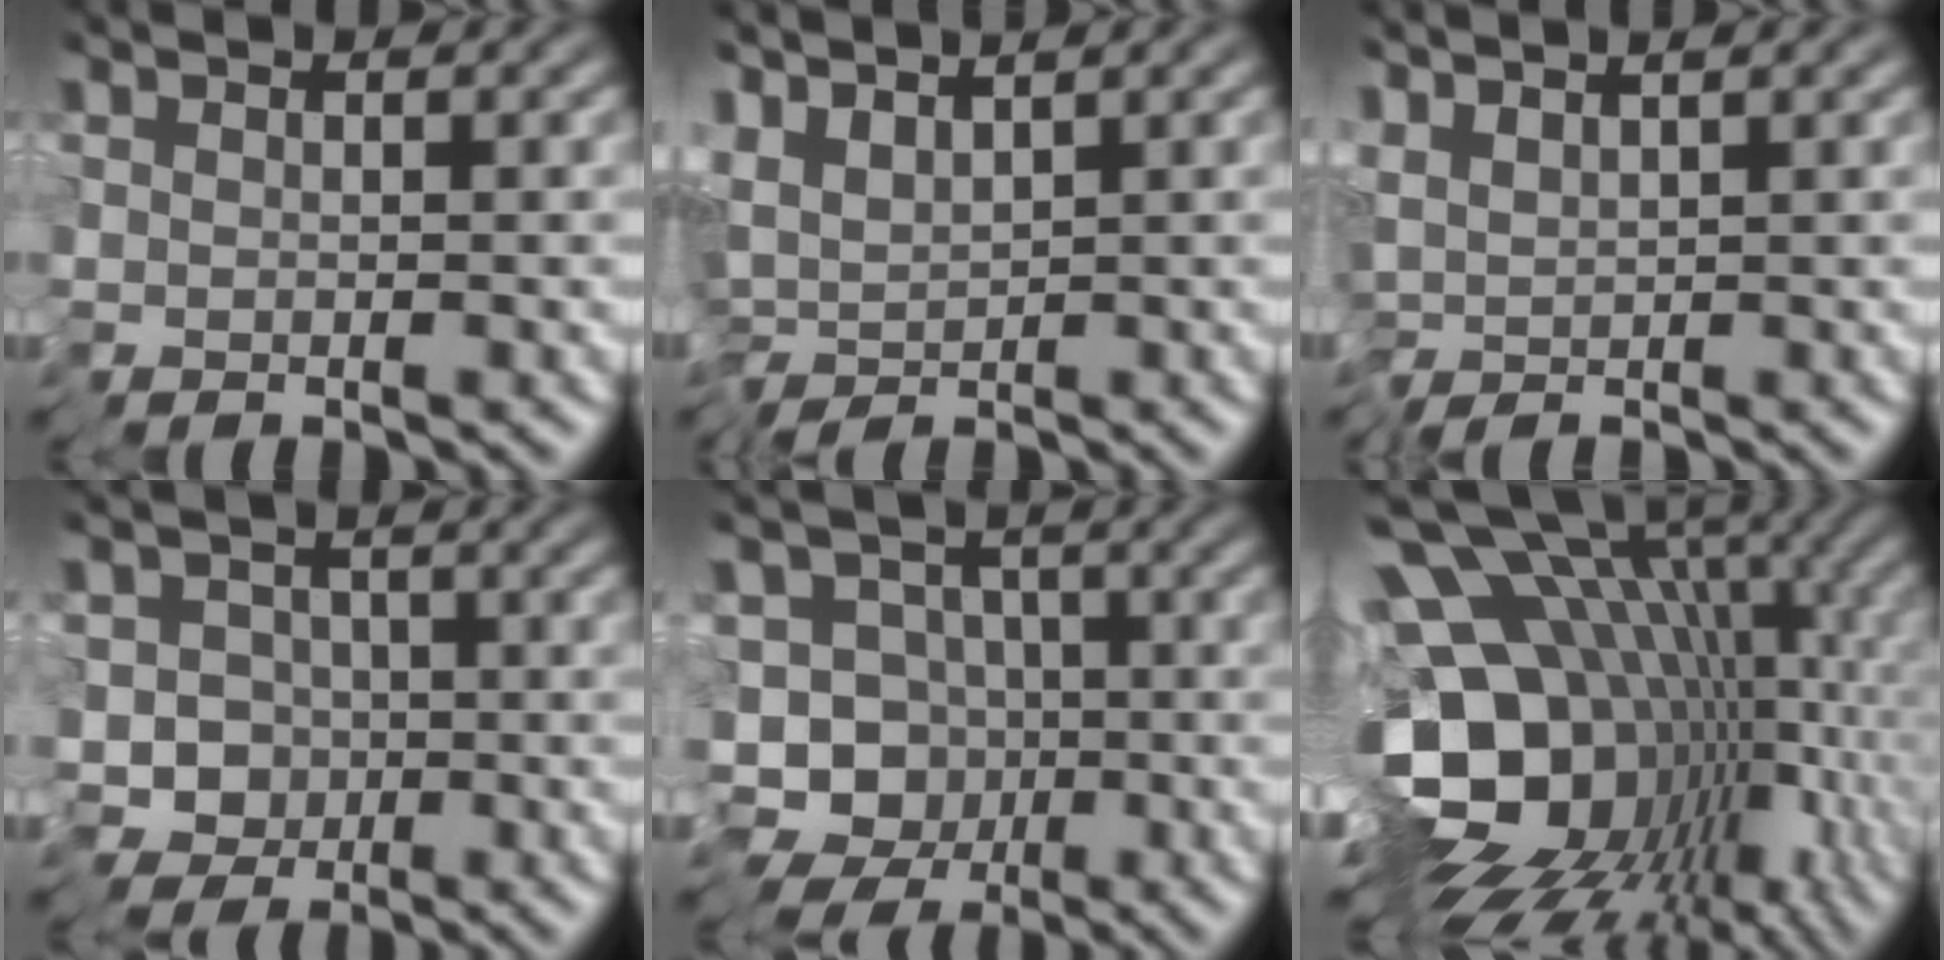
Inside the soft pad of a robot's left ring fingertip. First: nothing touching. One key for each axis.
{"total": 2.6, "fx": 1.1, "fy": 0.1, "fz": 2.3, "tx": -0.045, "ty": 0.009, "tz": 0.011}
{"total": 1.9, "fx": 0.8, "fy": -0.2, "fz": 1.8, "tx": -0.036, "ty": 0.012, "tz": 0.009}
{"total": 7.3, "fx": -3.7, "fy": 5.8, "fz": 2.3, "tx": -0.022, "ty": 0.011, "tz": -0.089}
{"total": 10.4, "fx": -6.3, "fy": 7.2, "fz": 4.0, "tx": -0.067, "ty": 0.002, "tz": -0.112}
{"total": 17.9, "fx": 0.1, "fy": 11.7, "fz": 13.6, "tx": -0.230, "ty": 0.002, "tz": 0.025}